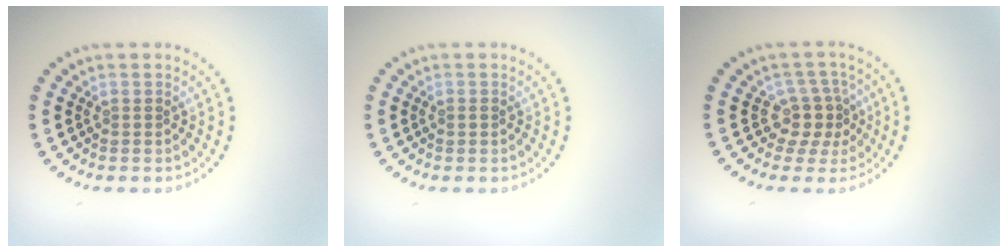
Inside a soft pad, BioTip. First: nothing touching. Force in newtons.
{"total": 0.6, "press": 0.6, "slide": 0.1}
{"total": 2.9, "press": 2.2, "slide": 1.9}